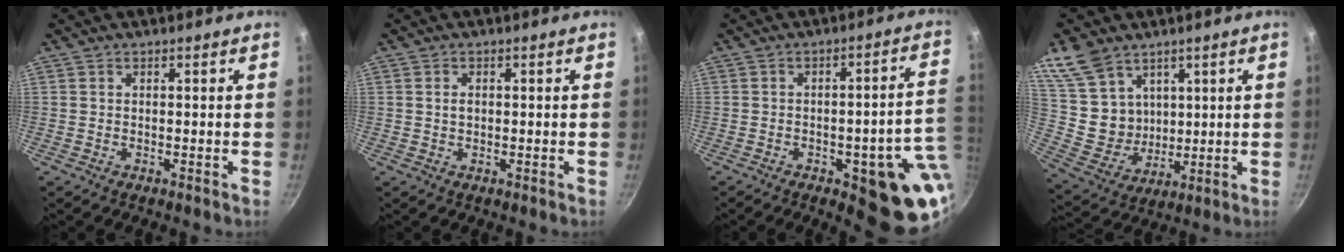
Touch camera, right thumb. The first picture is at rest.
{"total": 1.4, "force": [0.1, 1.0, 1.0], "torque": [-0.015, 0.005, 0.002]}
{"total": 15.5, "force": [-3.3, 5.3, 14.2], "torque": [-0.125, 0.016, -0.040]}
{"total": 13.2, "force": [7.3, 9.6, 5.5], "torque": [-0.079, -0.034, 0.159]}